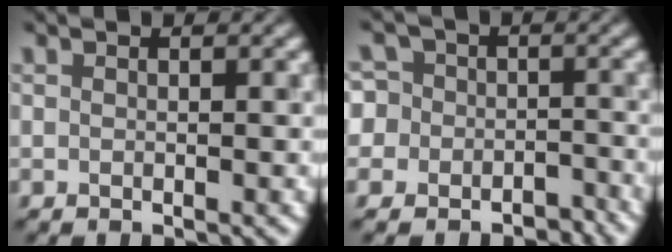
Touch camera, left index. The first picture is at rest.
{"total": 8.1, "force": [-4.5, 6.7, 0.6], "torque": [-0.003, 0.006, -0.096]}